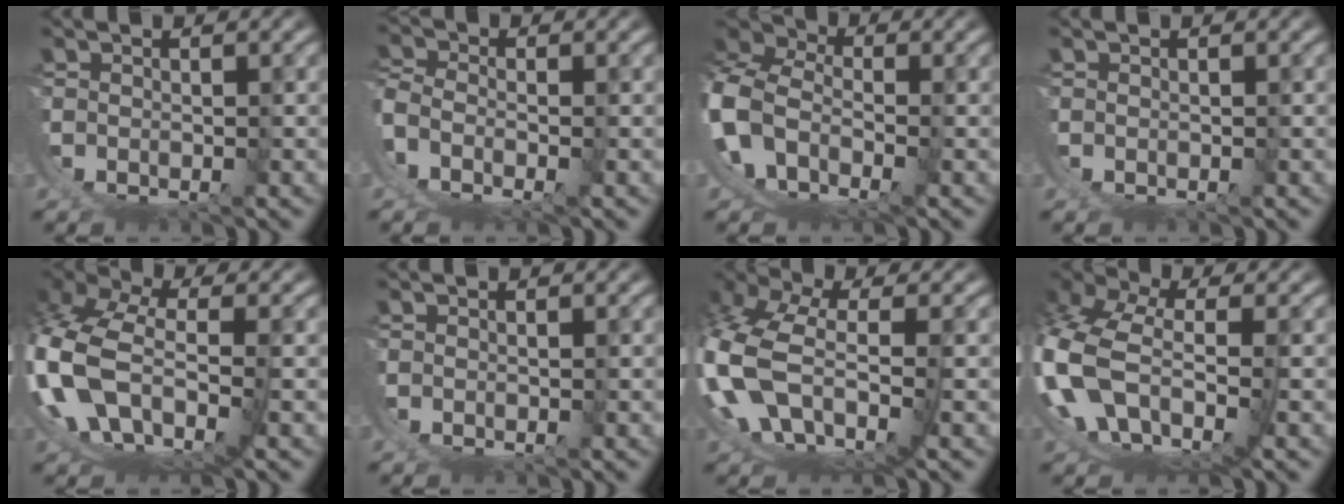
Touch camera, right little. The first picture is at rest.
{"total": 3.5, "force": [-1.5, 1.4, 2.8], "torque": [-0.067, -0.020, -0.019]}
{"total": 12.1, "force": [-1.0, 9.7, 7.2], "torque": [-0.177, -0.023, -0.028]}
{"total": 0.0}
{"total": 11.2, "force": [-1.7, 8.4, 7.2], "torque": [-0.216, -0.046, -0.020]}
{"total": 0.9, "force": [-0.2, -0.8, 0.2], "torque": [0.000, -0.003, -0.002]}
{"total": 10.7, "force": [-1.9, 7.9, 7.0], "torque": [-0.207, -0.044, -0.024]}
{"total": 10.7, "force": [-2.1, 8.0, 6.8], "torque": [-0.207, -0.047, -0.026]}